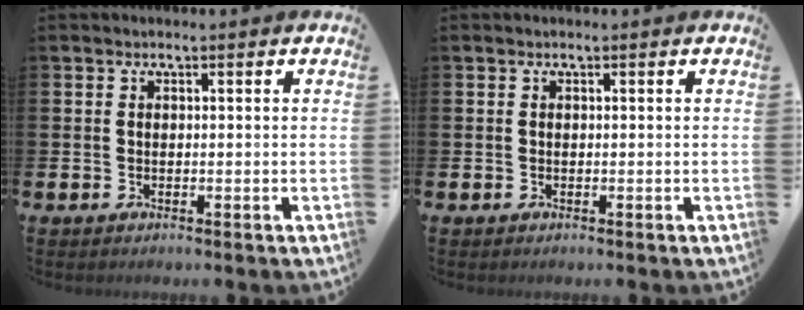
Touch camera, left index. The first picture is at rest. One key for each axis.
{"total": 0.0}